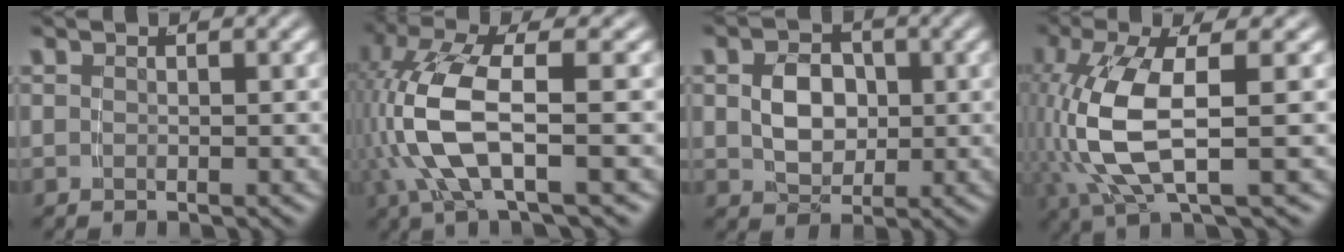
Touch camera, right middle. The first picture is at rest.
{"total": 6.8, "force": [-0.1, 2.3, 6.5], "torque": [-0.155, -0.014, 0.008]}
{"total": 3.7, "force": [0.2, 2.6, 2.6], "torque": [-0.042, -0.013, 0.015]}
{"total": 6.9, "force": [-0.1, 2.1, 6.6], "torque": [-0.157, -0.012, 0.012]}